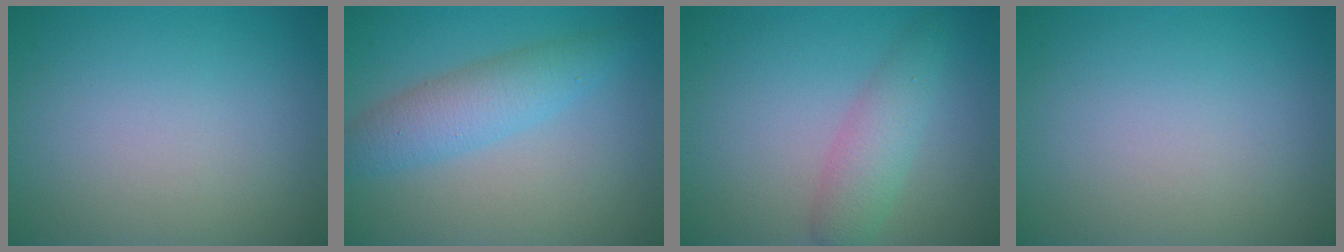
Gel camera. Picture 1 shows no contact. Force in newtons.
{"total": 3.9, "press": 3.9, "slide": 0.1}
{"total": 3.0, "press": 3.0, "slide": 0.1}
{"total": 0.0}